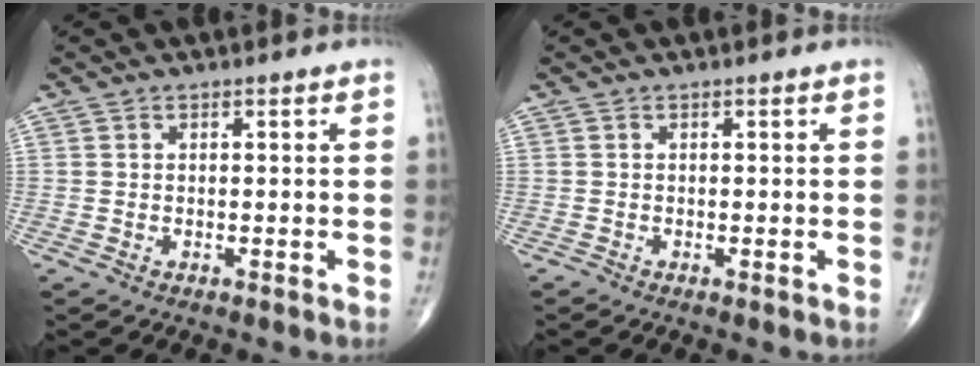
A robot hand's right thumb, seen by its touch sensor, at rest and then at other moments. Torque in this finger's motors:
{"motor_torque": [0.19, -0.13, 0.00, -0.07, -0.06]}